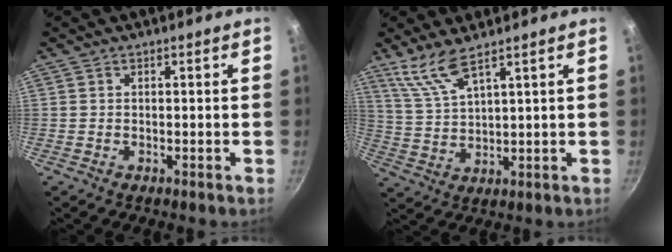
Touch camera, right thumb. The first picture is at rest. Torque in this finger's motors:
{"motor_torque": [0.45, 4.56, 0.80, 0.56, 0.29]}